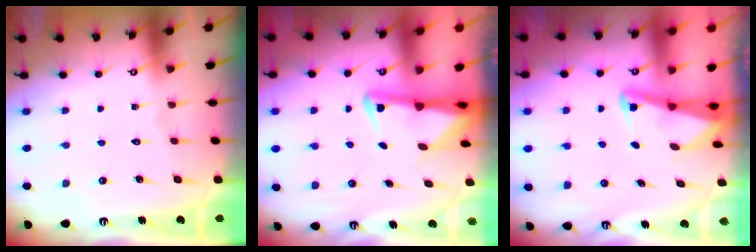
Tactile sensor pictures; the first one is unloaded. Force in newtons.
{"total": 3.2, "press": 3.1, "slide": 0.6}
{"total": 2.7, "press": 2.6, "slide": 0.6}